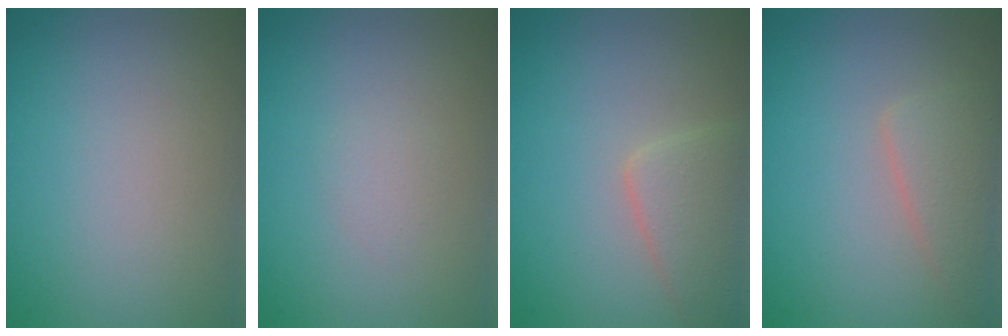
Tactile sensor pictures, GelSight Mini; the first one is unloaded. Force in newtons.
{"total": 0.6, "press": 0.6, "slide": 0.1}
{"total": 2.5, "press": 2.5, "slide": 0.2}
{"total": 2.7, "press": 2.7, "slide": 0.1}